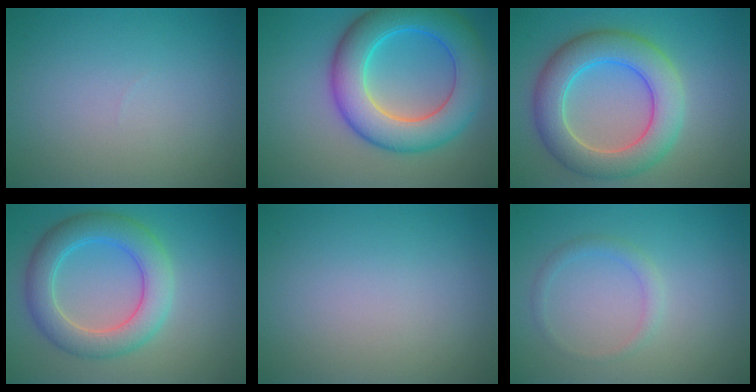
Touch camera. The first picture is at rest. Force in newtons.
{"total": 9.1, "press": 9.1, "slide": 0.0}
{"total": 7.3, "press": 7.3, "slide": 0.3}
{"total": 5.8, "press": 5.8, "slide": 0.2}
{"total": 0.0}
{"total": 1.2, "press": 1.2, "slide": 0.0}